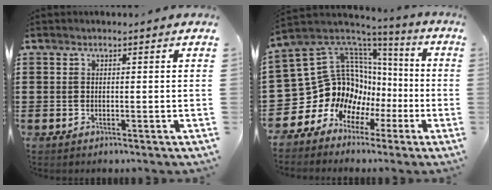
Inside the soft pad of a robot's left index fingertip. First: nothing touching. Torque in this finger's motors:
{"motor_torque": [1.23, 0.91, 0.32, 0.06]}